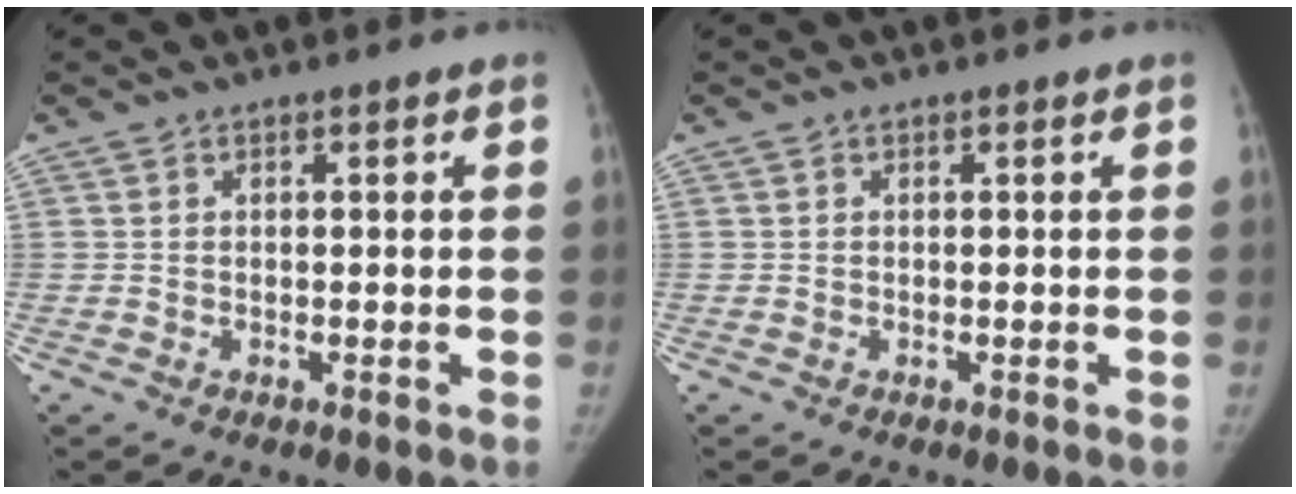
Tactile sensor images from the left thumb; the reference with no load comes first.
{"total": 0.0}